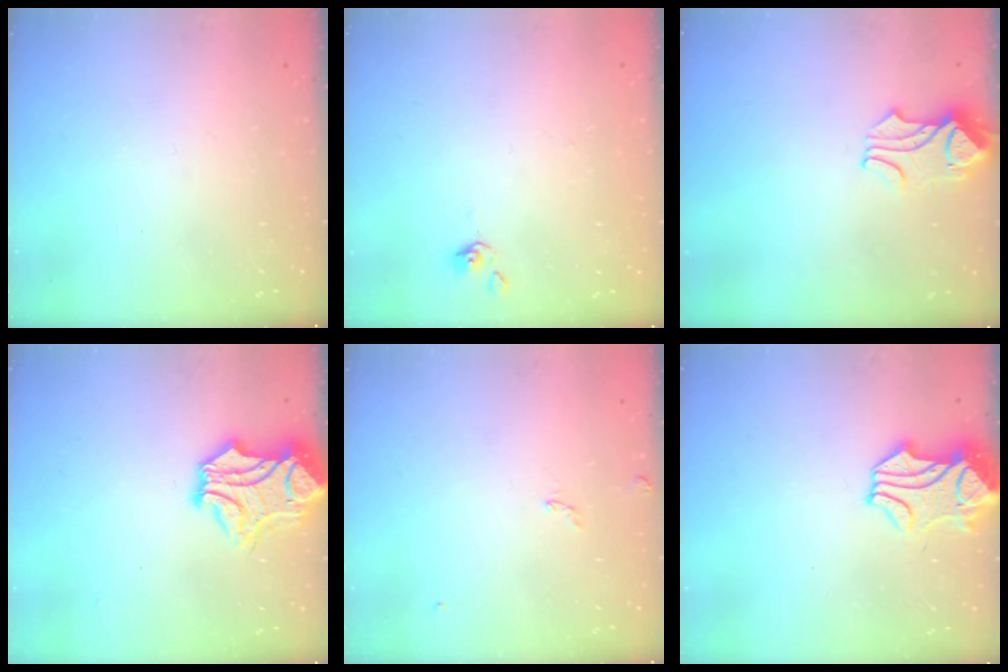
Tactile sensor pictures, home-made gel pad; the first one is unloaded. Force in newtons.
{"total": 0.0}
{"total": 1.5, "press": 1.5, "slide": 0.5}
{"total": 11.1, "press": 10.9, "slide": 2.1}
{"total": 3.0, "press": 2.9, "slide": 0.4}
{"total": 2.3, "press": 1.8, "slide": 1.4}